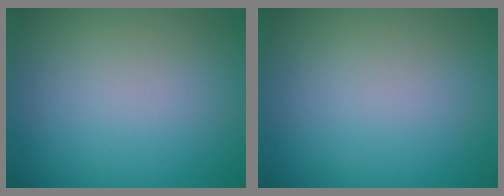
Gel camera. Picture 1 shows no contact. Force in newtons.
{"total": 0.0}